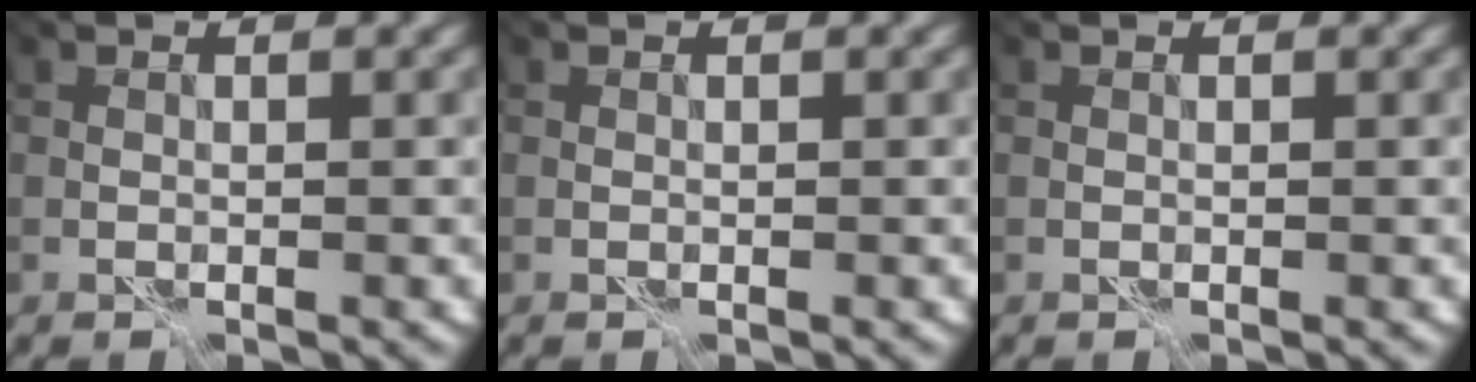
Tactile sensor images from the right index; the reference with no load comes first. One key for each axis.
{"total": 0.0}
{"total": 0.0}